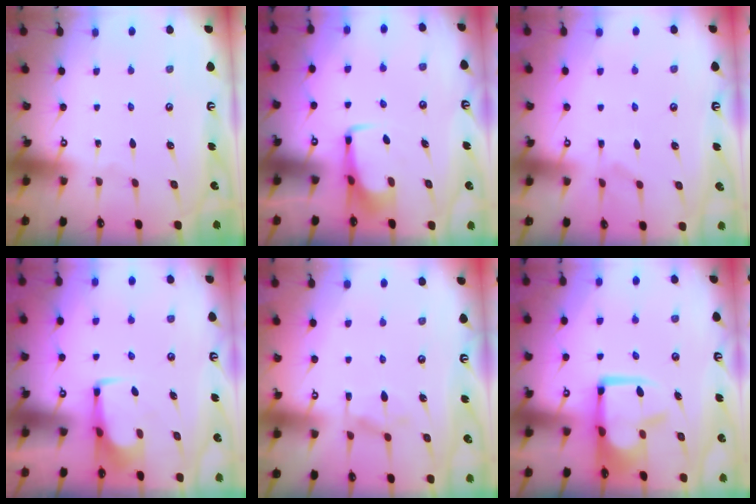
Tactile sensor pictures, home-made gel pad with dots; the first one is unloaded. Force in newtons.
{"total": 3.8, "press": 3.8, "slide": 0.3}
{"total": 1.3, "press": 0.5, "slide": 1.2}
{"total": 1.8, "press": 1.6, "slide": 0.6}
{"total": 1.7, "press": 0.9, "slide": 1.5}
{"total": 4.9, "press": 4.7, "slide": 1.4}